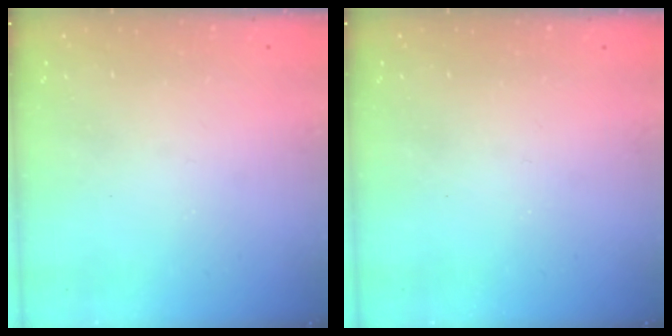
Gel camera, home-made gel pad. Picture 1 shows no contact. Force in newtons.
{"total": 0.0}